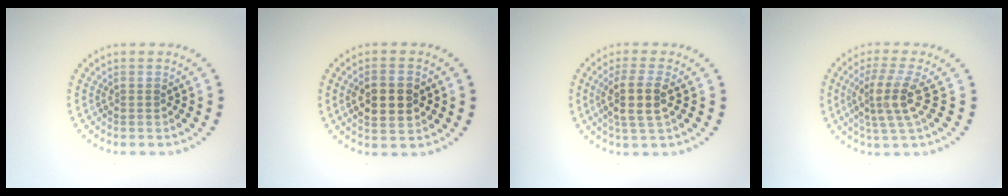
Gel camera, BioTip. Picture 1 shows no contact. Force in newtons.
{"total": 3.8, "press": 3.8, "slide": 0.4}
{"total": 3.4, "press": 3.0, "slide": 1.6}
{"total": 3.8, "press": 2.8, "slide": 2.6}